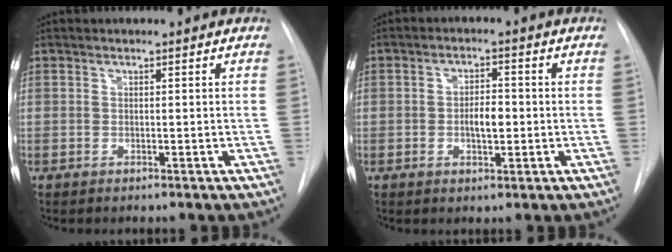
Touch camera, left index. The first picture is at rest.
{"total": 3.9, "force": [-1.4, 1.5, 3.3], "torque": [-0.054, -0.003, -0.019]}